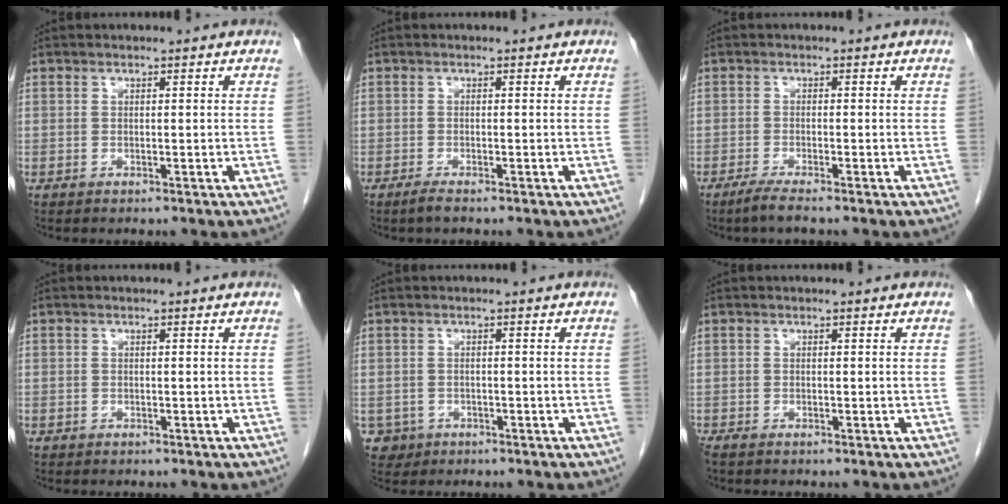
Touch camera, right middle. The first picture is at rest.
{"total": 1.3, "force": [-1.0, -0.1, 0.8], "torque": [-0.024, -0.004, -0.021]}
{"total": 2.4, "force": [-1.9, -0.3, 1.4], "torque": [-0.037, -0.006, -0.040]}
{"total": 0.5, "force": [-0.4, 0.3, 0.0], "torque": [-0.006, 0.002, -0.008]}
{"total": 2.9, "force": [-1.5, 2.4, 0.0], "torque": [0.001, 0.009, -0.024]}
{"total": 1.2, "force": [-1.0, 0.3, 0.5], "torque": [-0.016, -0.005, -0.019]}